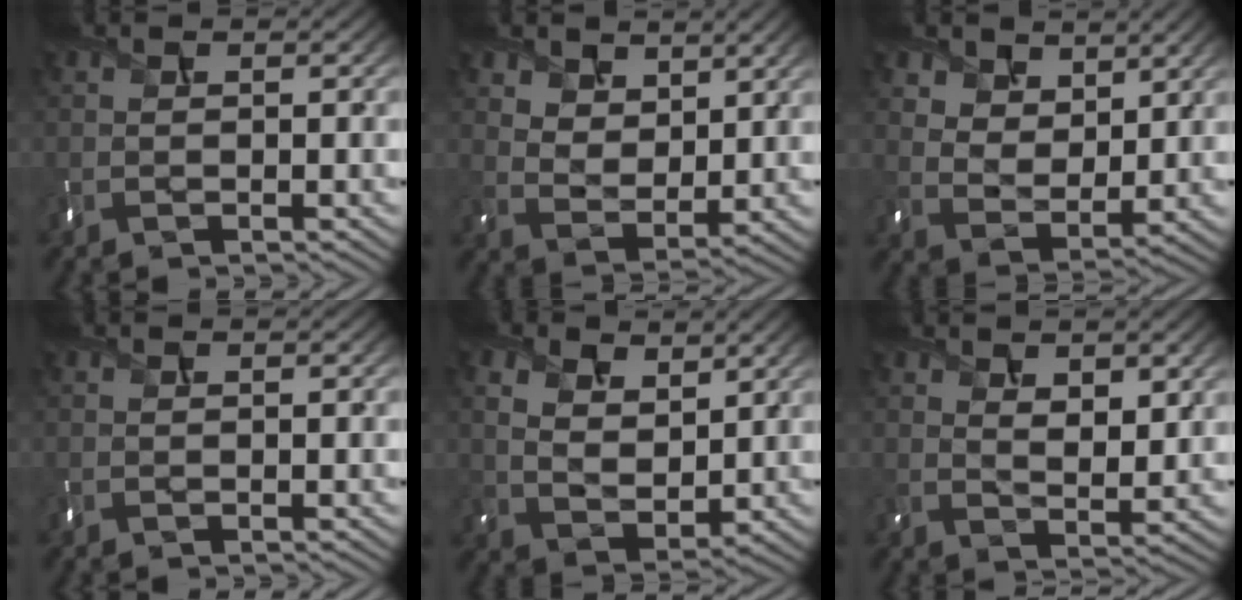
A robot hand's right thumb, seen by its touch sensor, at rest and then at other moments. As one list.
[{"total": 6.0, "force": [4.1, 3.5, 2.7], "torque": [-0.068, -0.017, 0.082]}, {"total": 6.8, "force": [4.8, 3.9, 2.9], "torque": [-0.075, -0.022, 0.100]}, {"total": 0.0}, {"total": 7.7, "force": [4.3, 4.7, 4.3], "torque": [-0.129, -0.007, 0.085]}, {"total": 5.1, "force": [2.8, 2.5, 3.4], "torque": [-0.069, -0.013, 0.055]}]